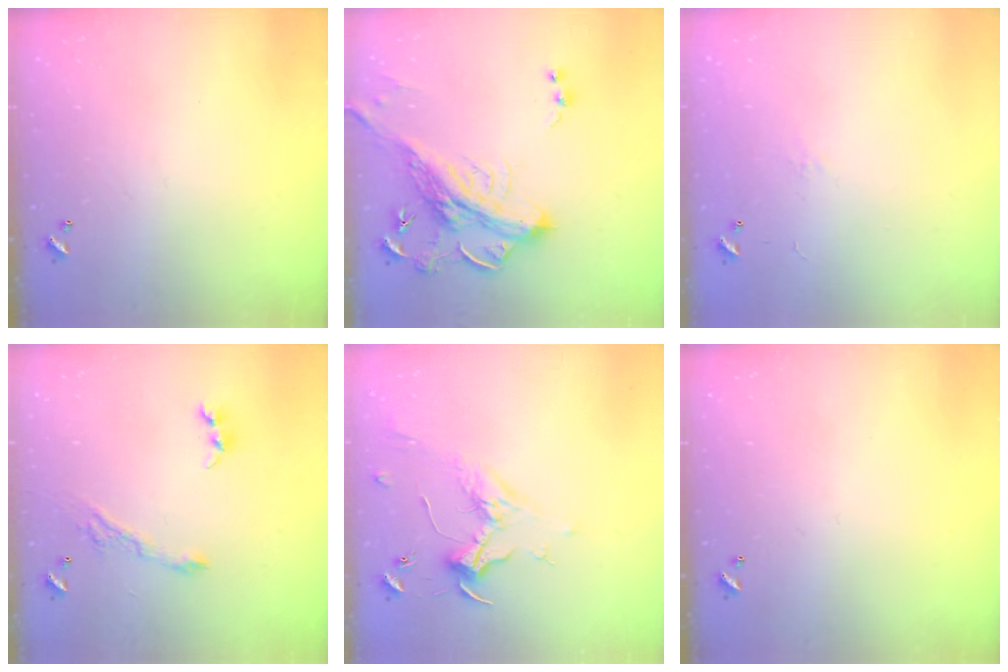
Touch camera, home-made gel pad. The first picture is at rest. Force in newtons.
{"total": 6.8, "press": 6.6, "slide": 1.7}
{"total": 5.6, "press": 5.6, "slide": 0.8}
{"total": 5.7, "press": 5.6, "slide": 0.9}
{"total": 1.7, "press": 1.5, "slide": 0.8}
{"total": 0.0}